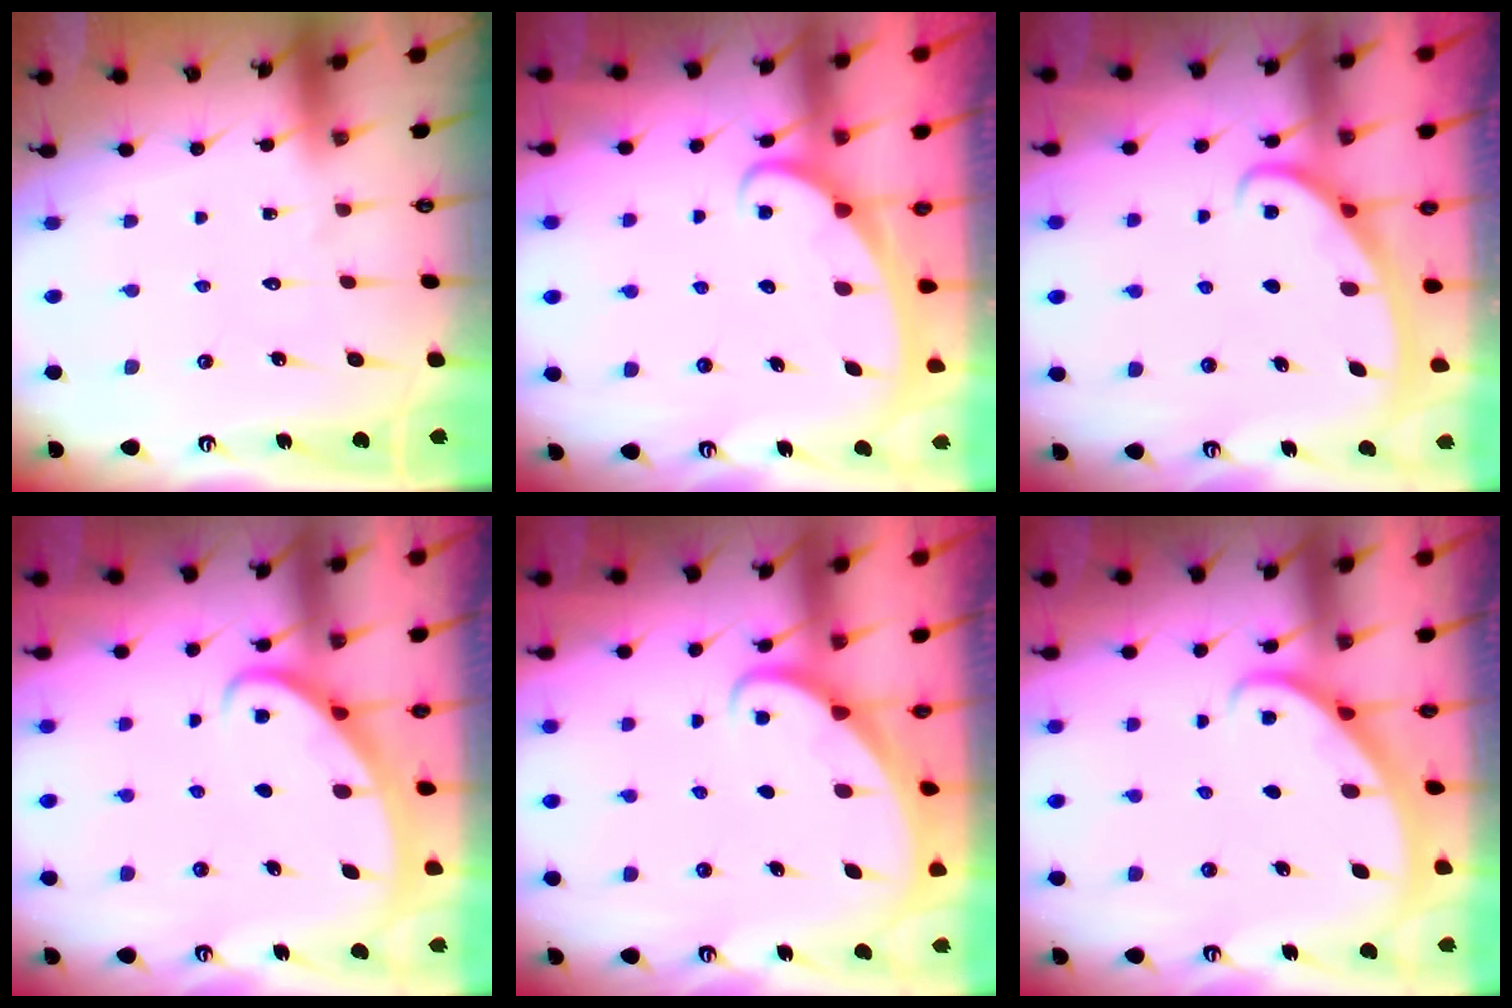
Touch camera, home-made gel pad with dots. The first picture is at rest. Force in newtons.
{"total": 2.6, "press": 2.6, "slide": 0.3}
{"total": 3.0, "press": 2.9, "slide": 0.4}
{"total": 2.8, "press": 2.7, "slide": 0.4}
{"total": 1.8, "press": 1.8, "slide": 0.2}
{"total": 2.3, "press": 2.3, "slide": 0.2}